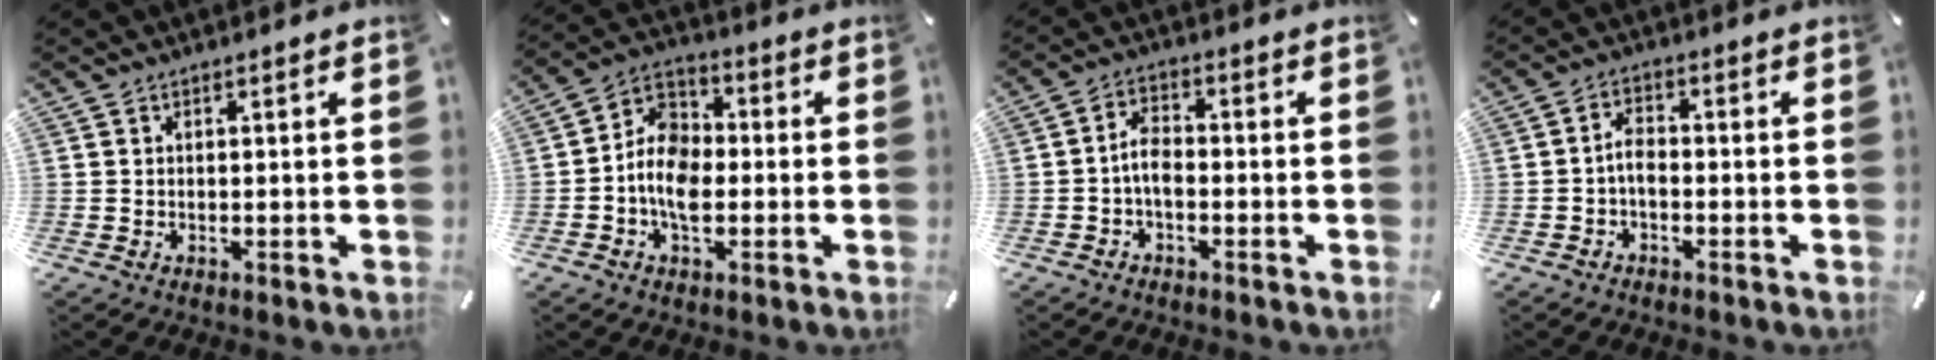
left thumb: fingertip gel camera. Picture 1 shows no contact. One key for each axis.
{"total": 8.8, "fx": -2.8, "fy": 6.0, "fz": 5.8, "tx": -0.127, "ty": 0.016, "tz": -0.052}
{"total": 5.0, "fx": -1.6, "fy": 2.7, "fz": 3.8, "tx": -0.079, "ty": 0.011, "tz": -0.033}
{"total": 3.6, "fx": -1.4, "fy": 1.9, "fz": 2.7, "tx": -0.063, "ty": 0.007, "tz": -0.030}